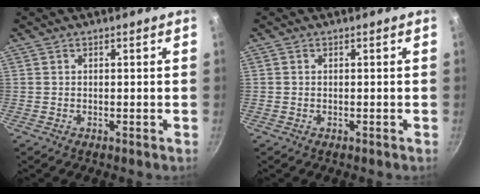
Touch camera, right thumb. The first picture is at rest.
{"total": 0.0}